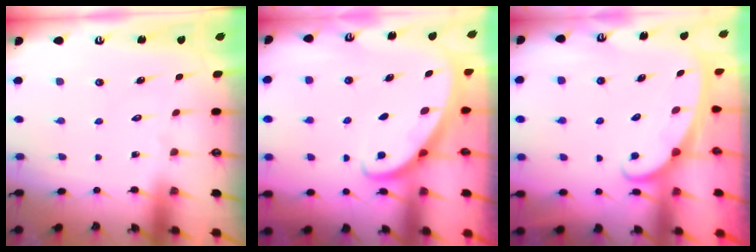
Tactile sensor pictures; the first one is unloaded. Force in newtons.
{"total": 2.7, "press": 2.6, "slide": 0.2}
{"total": 2.3, "press": 2.3, "slide": 0.4}